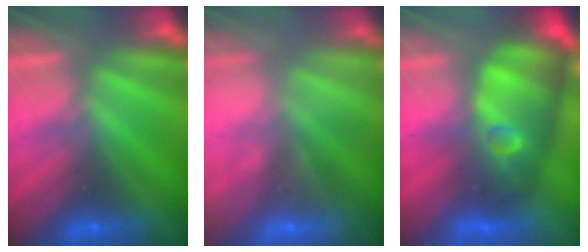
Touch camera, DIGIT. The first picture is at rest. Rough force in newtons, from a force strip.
{"total": 2.3}
{"total": 10.0}